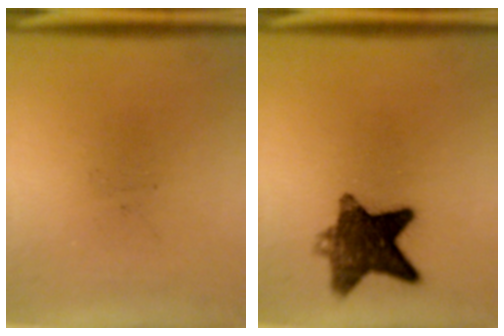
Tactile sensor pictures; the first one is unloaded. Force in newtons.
{"total": 9.5}